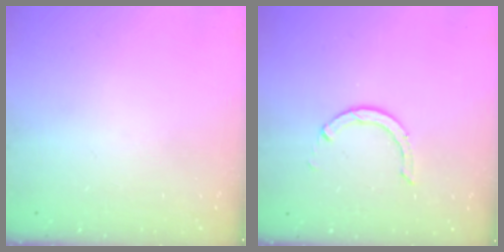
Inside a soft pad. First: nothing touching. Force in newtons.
{"total": 3.2, "press": 3.2, "slide": 0.4}